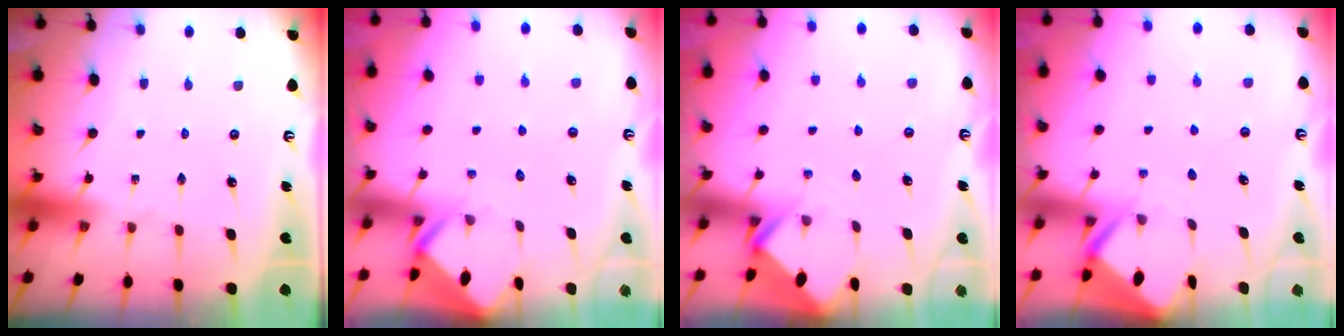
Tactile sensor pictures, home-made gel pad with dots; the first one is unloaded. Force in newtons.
{"total": 3.0, "press": 3.0, "slide": 0.3}
{"total": 2.8, "press": 2.8, "slide": 0.2}
{"total": 3.3, "press": 3.3, "slide": 0.3}